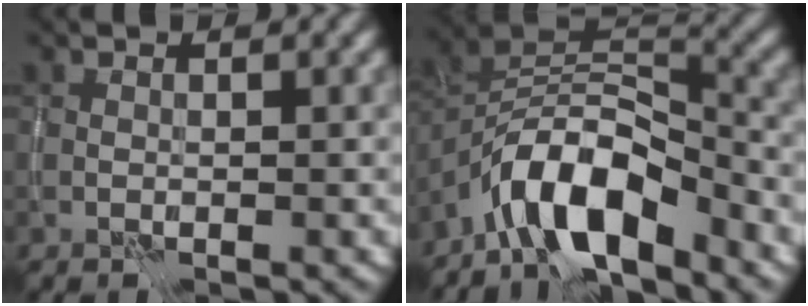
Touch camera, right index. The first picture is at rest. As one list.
[{"total": 8.0, "force": [-5.6, 2.6, 5.1], "torque": [-0.081, 0.009, -0.111]}]